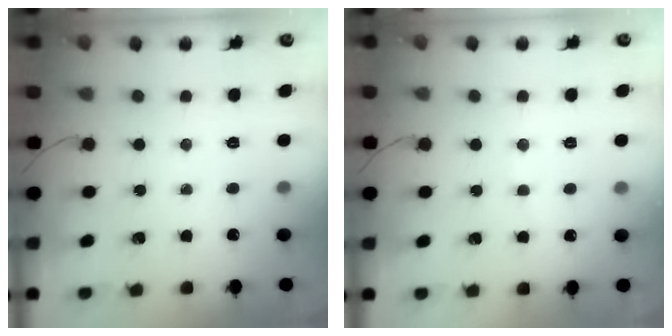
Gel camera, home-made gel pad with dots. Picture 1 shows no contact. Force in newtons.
{"total": 3.4, "press": 3.3, "slide": 0.9}